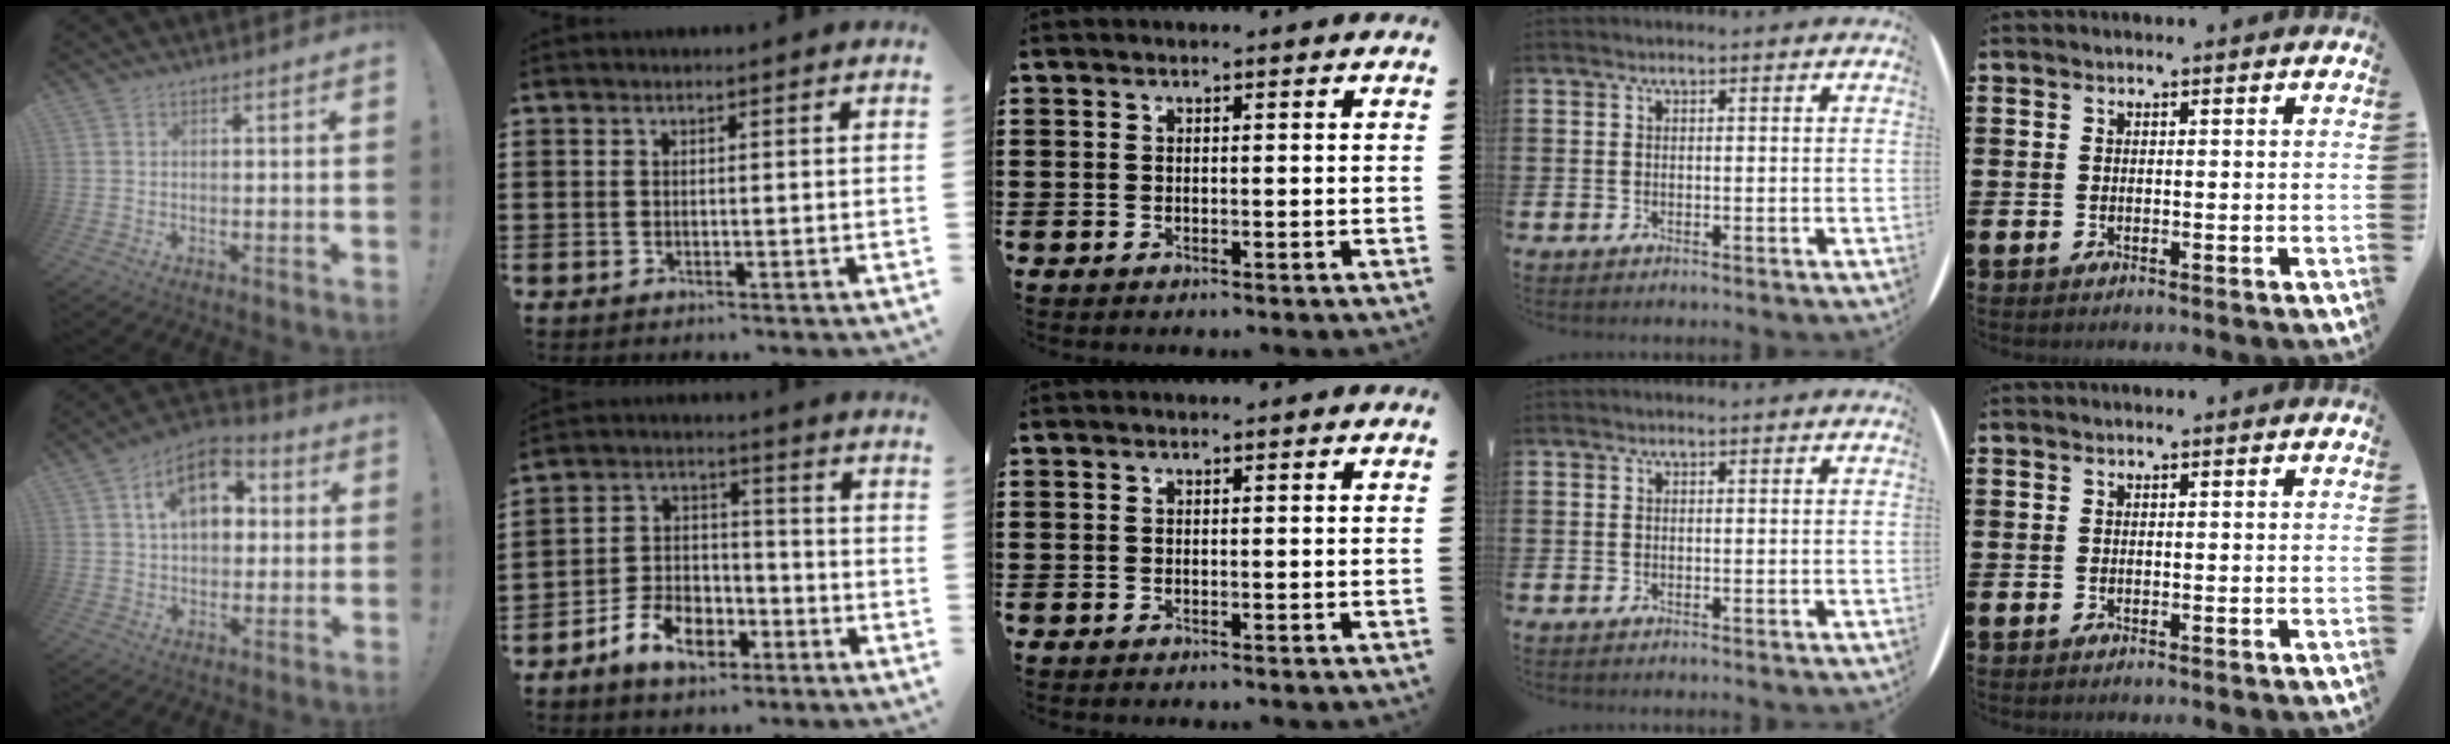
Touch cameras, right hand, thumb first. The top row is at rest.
{"thumb": {"total": 13.6, "force": [4.3, 8.9, 9.3], "torque": [-0.146, 0.003, 0.080]}, "index": {"total": 7.6, "force": [-4.4, 4.9, 3.8], "torque": [-0.083, 0.023, -0.083]}}